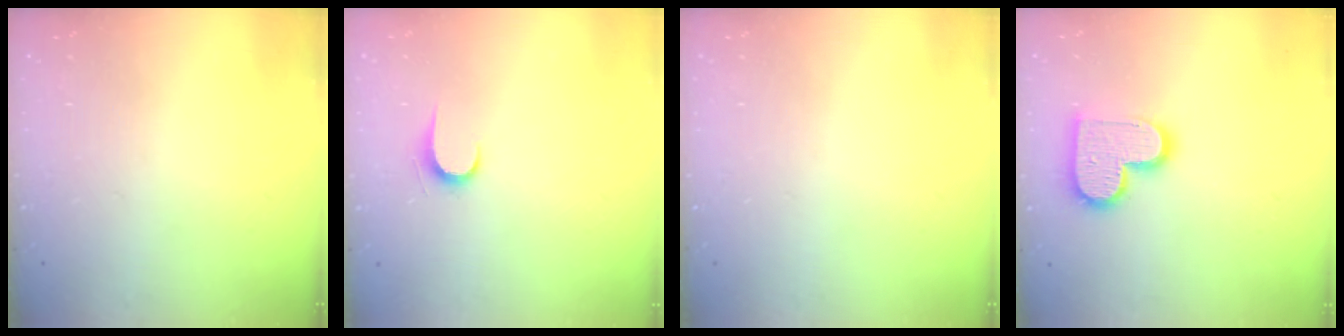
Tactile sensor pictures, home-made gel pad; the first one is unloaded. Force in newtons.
{"total": 6.0, "press": 6.0, "slide": 0.7}
{"total": 0.0}
{"total": 14.2, "press": 14.2, "slide": 1.1}